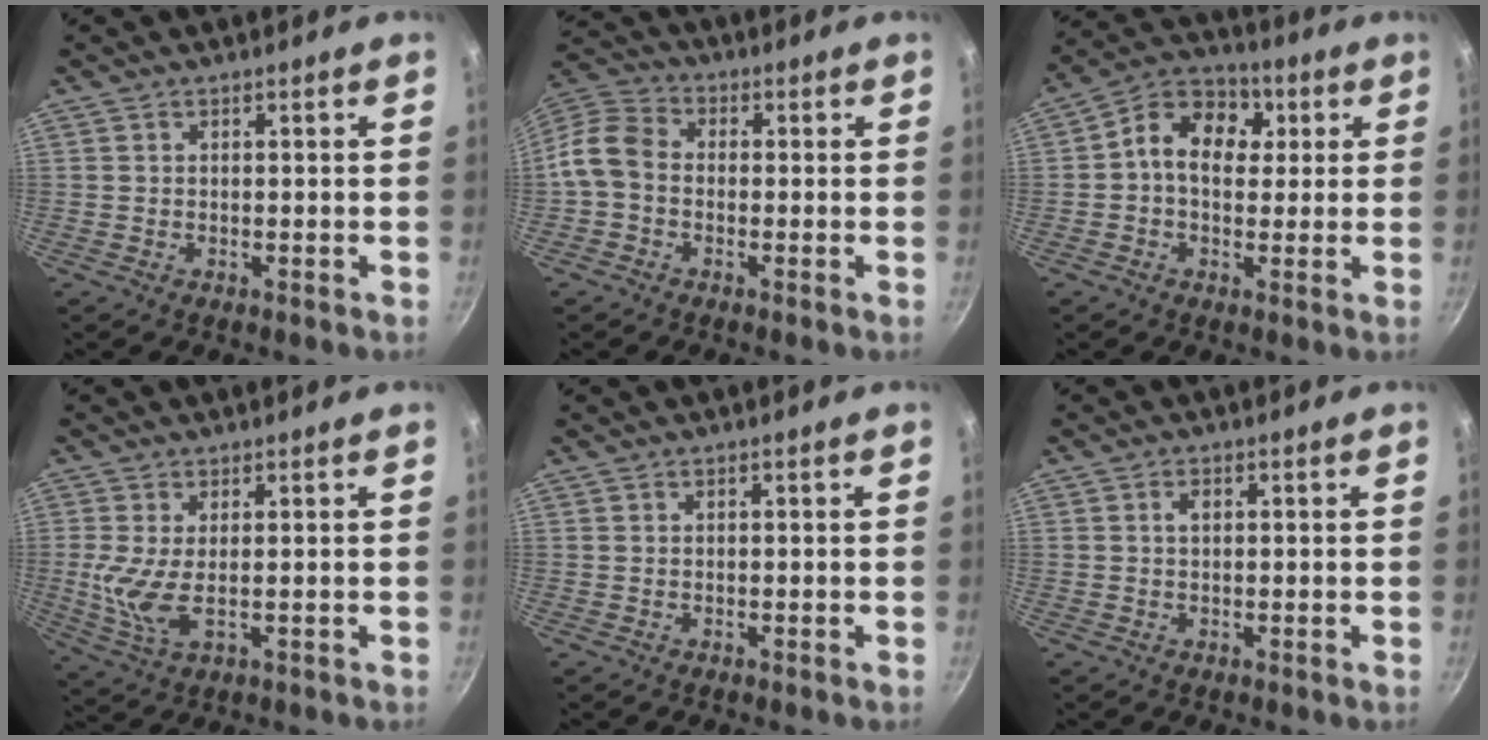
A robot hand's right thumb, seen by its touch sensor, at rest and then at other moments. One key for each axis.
{"total": 8.0, "fx": -1.6, "fy": 6.1, "fz": 5.0, "tx": -0.090, "ty": 0.031, "tz": -0.052}
{"total": 11.1, "fx": 1.9, "fy": 8.4, "fz": 7.1, "tx": -0.079, "ty": 0.016, "tz": 0.010}
{"total": 6.3, "fx": 0.4, "fy": 2.5, "fz": 5.8, "tx": -0.130, "ty": -0.012, "tz": 0.016}
{"total": 0.0}
{"total": 1.6, "fx": 0.4, "fy": 1.0, "fz": 1.2, "tx": -0.018, "ty": 0.003, "tz": 0.007}